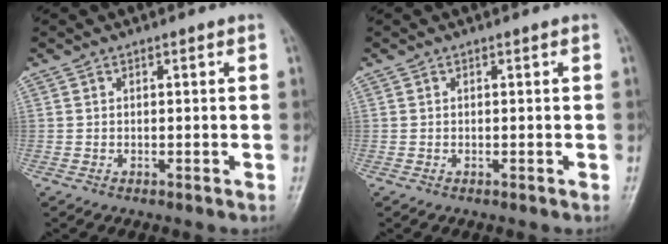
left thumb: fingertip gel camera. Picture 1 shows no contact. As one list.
[{"total": 0.0}]